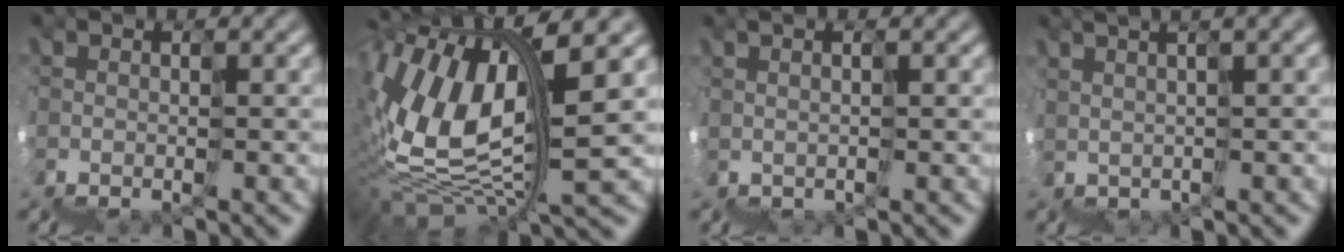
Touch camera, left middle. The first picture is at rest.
{"total": 6.0, "force": [4.6, 0.6, 3.8], "torque": [-0.108, 0.036, 0.075]}
{"total": 2.2, "force": [1.5, -1.2, -0.9], "torque": [0.031, 0.026, 0.028]}
{"total": 5.7, "force": [4.8, -0.2, 3.1], "torque": [-0.020, 0.066, 0.082]}